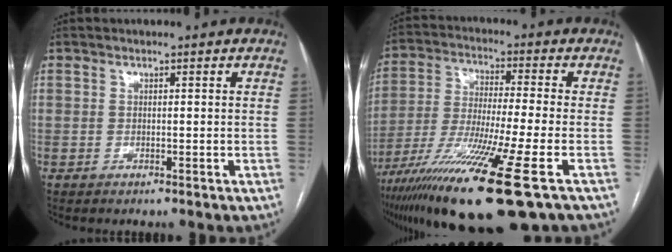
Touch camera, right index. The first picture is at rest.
{"total": 19.7, "force": [-11.1, 0.6, 16.2], "torque": [-0.292, -0.054, -0.201]}